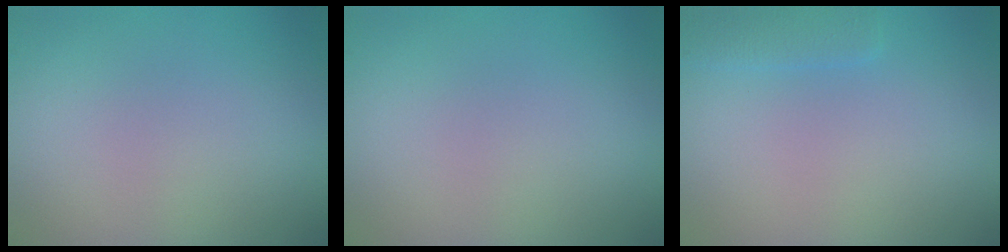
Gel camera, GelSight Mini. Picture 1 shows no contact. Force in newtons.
{"total": 0.0}
{"total": 1.4, "press": 1.4, "slide": 0.1}